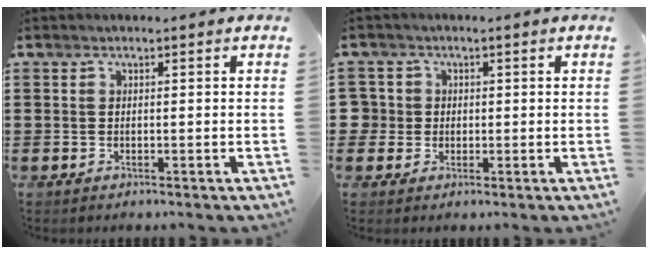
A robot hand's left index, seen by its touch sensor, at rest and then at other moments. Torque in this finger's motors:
{"motor_torque": [0.00, 0.01, 0.00, -0.04]}